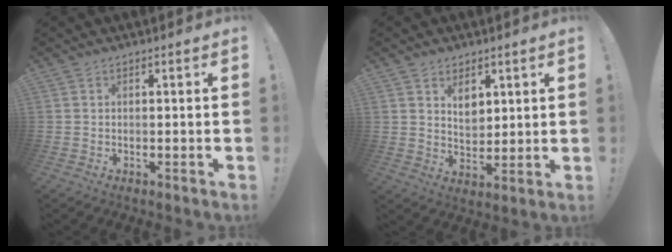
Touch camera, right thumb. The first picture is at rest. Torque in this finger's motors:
{"motor_torque": [-0.50, 0.44, 0.14, 0.12, 0.00]}